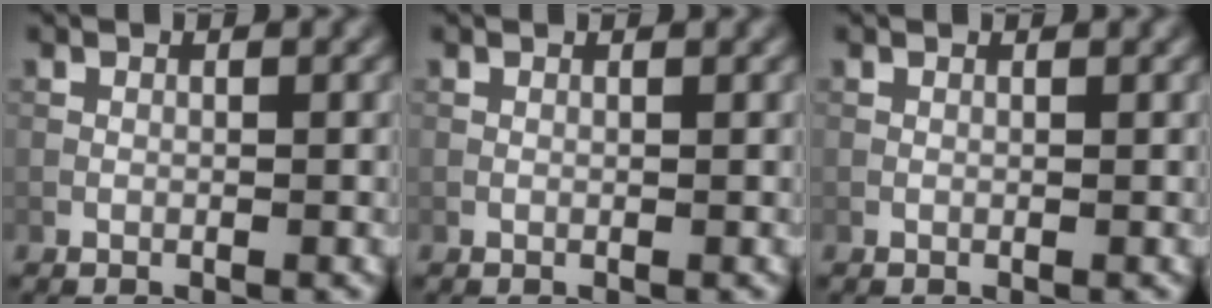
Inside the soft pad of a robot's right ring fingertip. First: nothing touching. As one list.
[{"total": 0.0}, {"total": 0.0}]